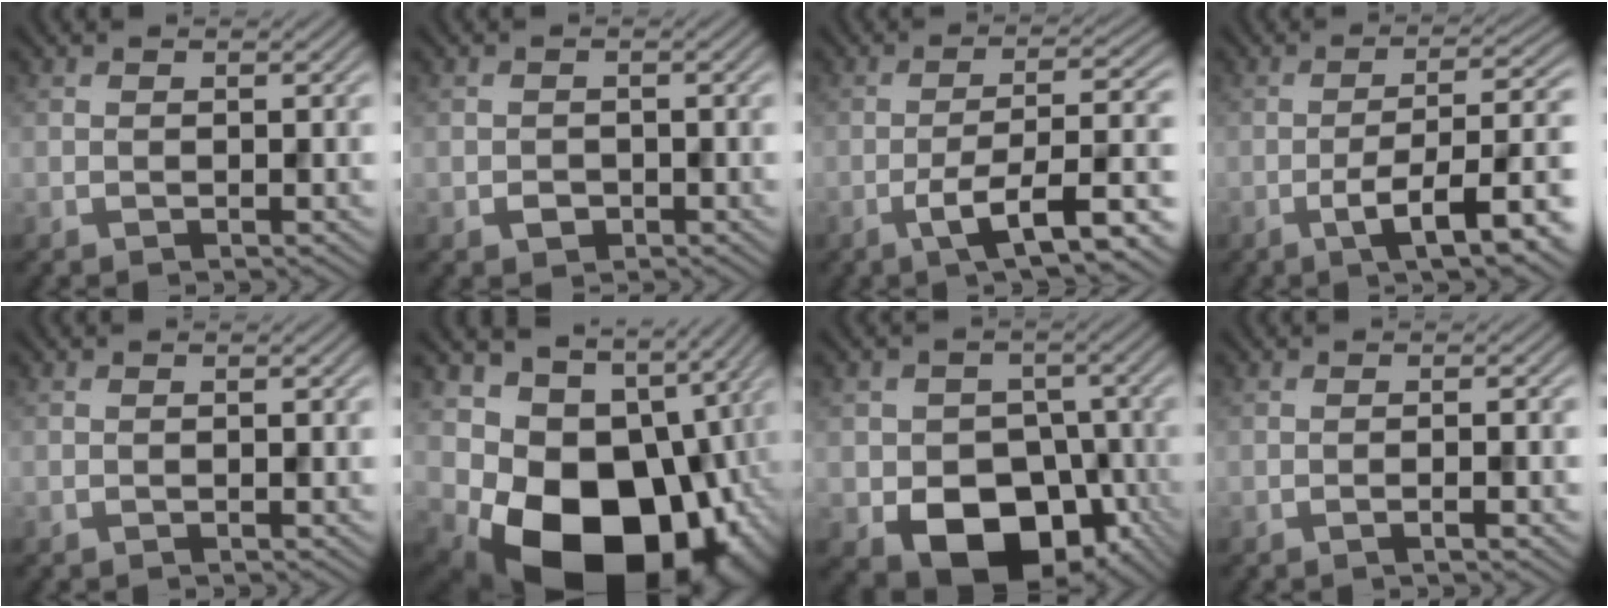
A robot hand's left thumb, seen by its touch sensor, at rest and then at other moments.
{"total": 1.2, "force": [-0.8, 0.9, 0.2], "torque": [-0.005, -0.008, -0.016]}
{"total": 9.3, "force": [-5.0, 1.9, 7.7], "torque": [-0.127, 0.000, -0.079]}
{"total": 9.3, "force": [-3.8, 2.1, 8.2], "torque": [-0.137, 0.002, -0.056]}
{"total": 0.0}
{"total": 20.3, "force": [-5.5, 14.9, 12.8], "torque": [-0.214, -0.050, -0.065]}
{"total": 10.6, "force": [-4.2, 7.9, 5.6], "torque": [-0.087, -0.030, -0.073]}
{"total": 1.8, "force": [-0.8, 0.0, 1.6], "torque": [-0.028, 0.001, -0.016]}